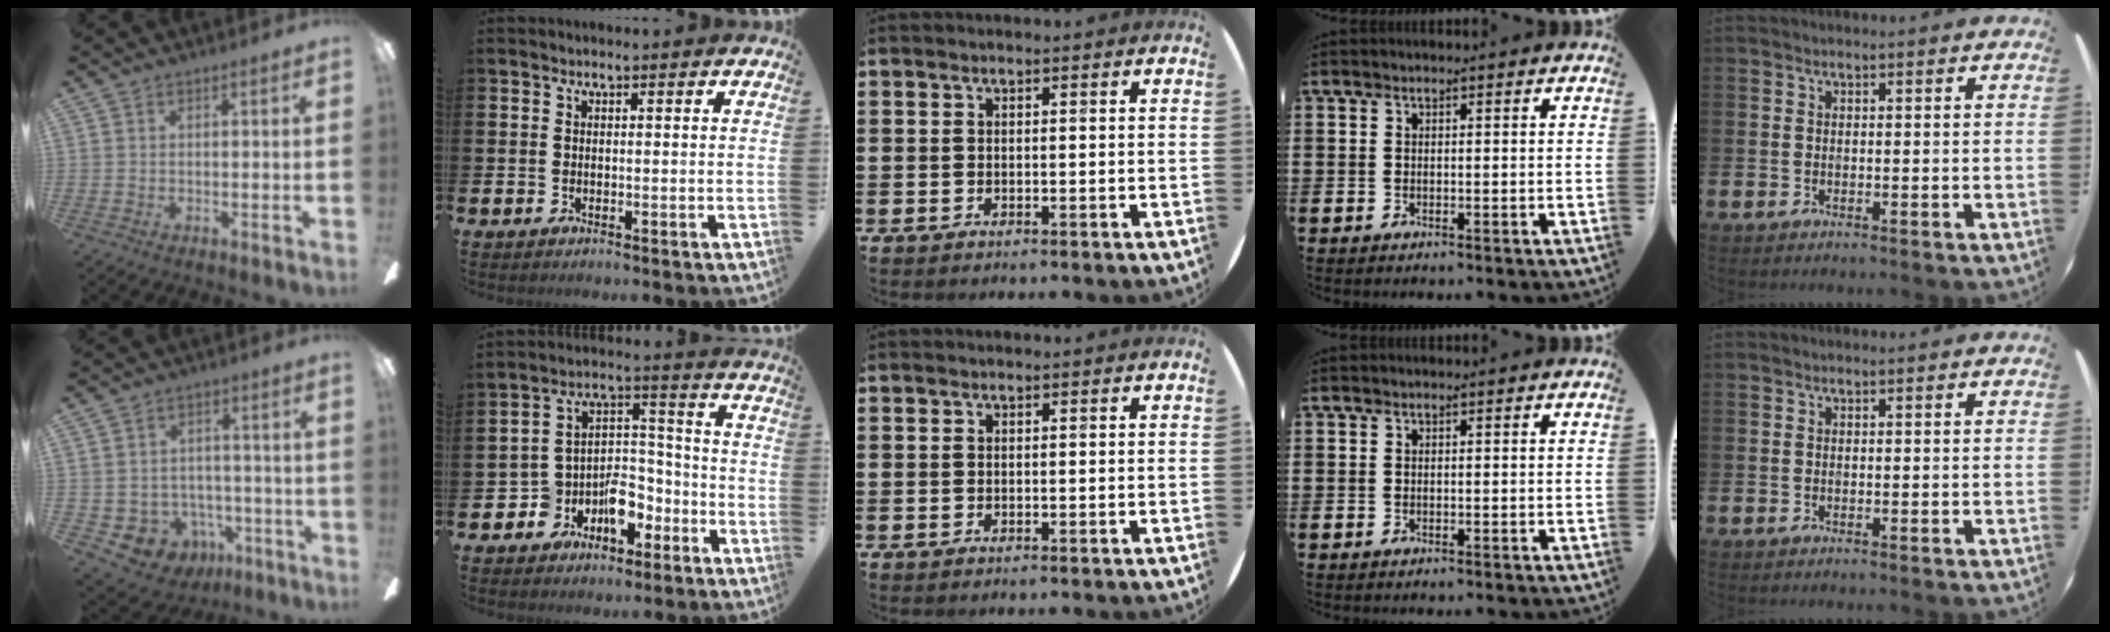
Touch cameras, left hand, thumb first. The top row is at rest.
{"thumb": {"total": 7.5, "force": [-3.3, 6.4, 2.1], "torque": [-0.054, 0.023, -0.054]}, "index": {"total": 7.3, "force": [-3.8, 5.5, 3.0], "torque": [-0.066, 0.003, -0.070]}}